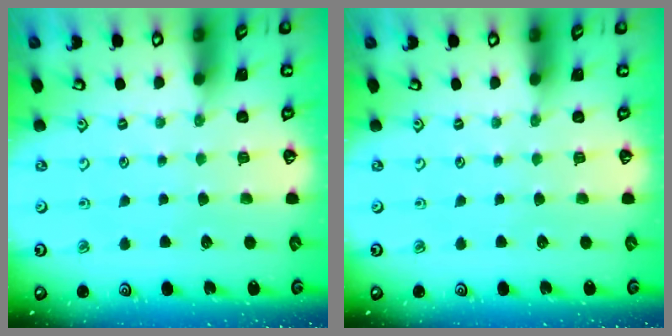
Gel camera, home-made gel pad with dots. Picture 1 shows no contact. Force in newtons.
{"total": 0.0}